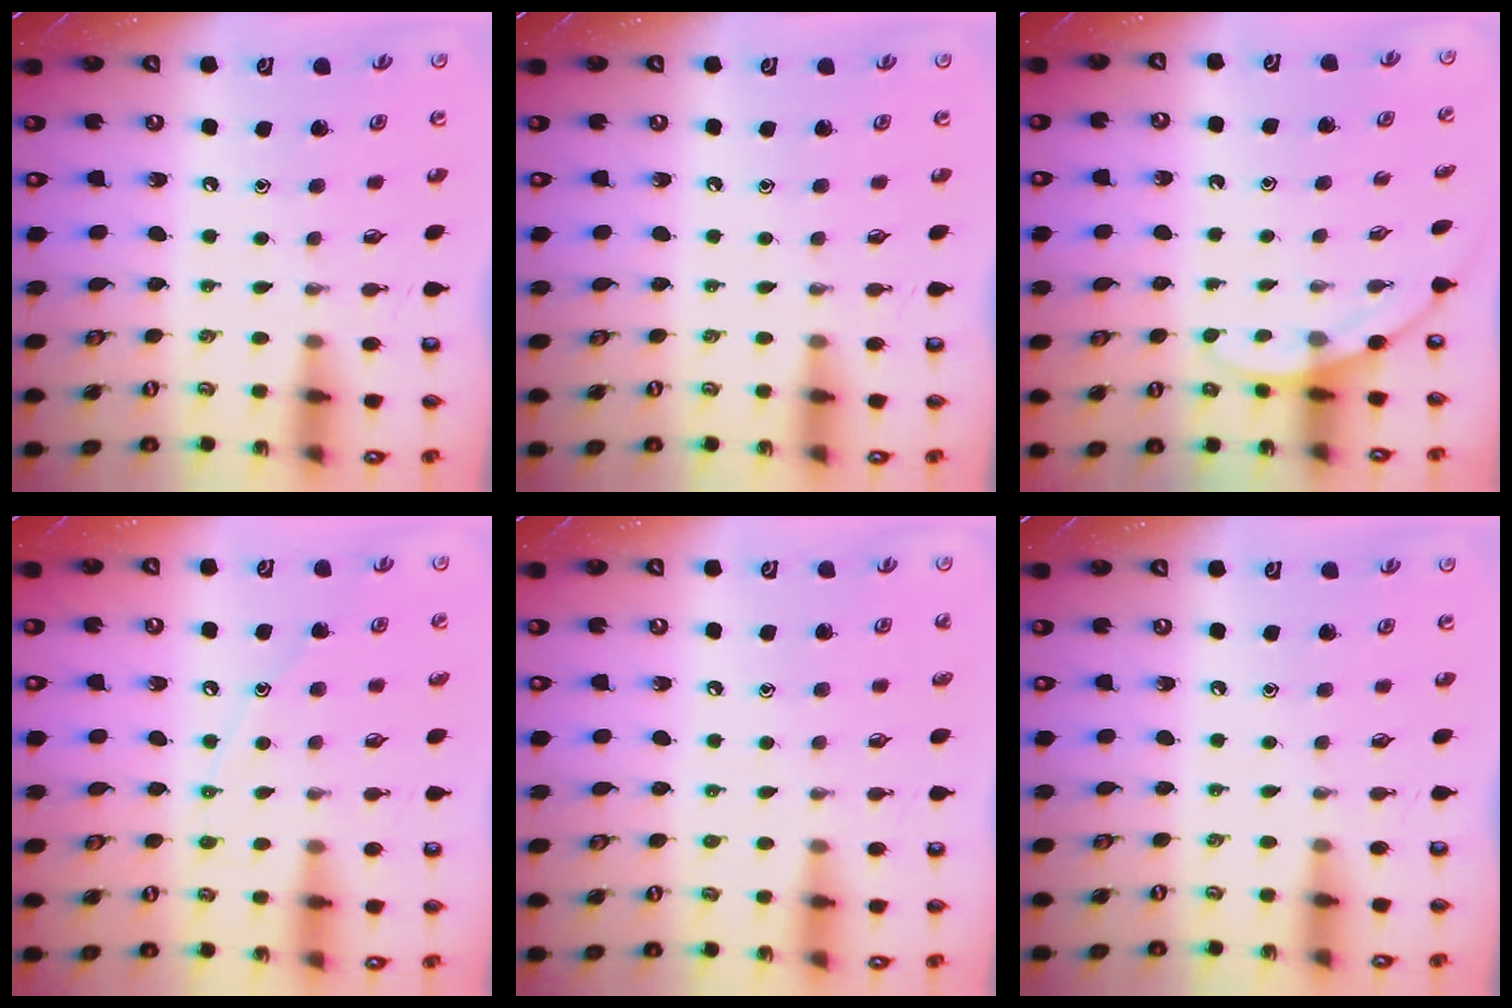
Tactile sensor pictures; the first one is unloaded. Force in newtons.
{"total": 0.0}
{"total": 2.8, "press": 2.8, "slide": 0.2}
{"total": 7.4, "press": 7.3, "slide": 0.8}
{"total": 3.8, "press": 3.8, "slide": 0.4}
{"total": 0.0}